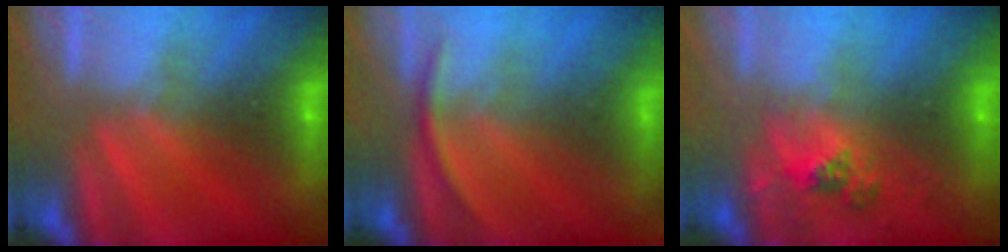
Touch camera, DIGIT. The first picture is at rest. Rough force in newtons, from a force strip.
{"total": 2.8}
{"total": 2.4}